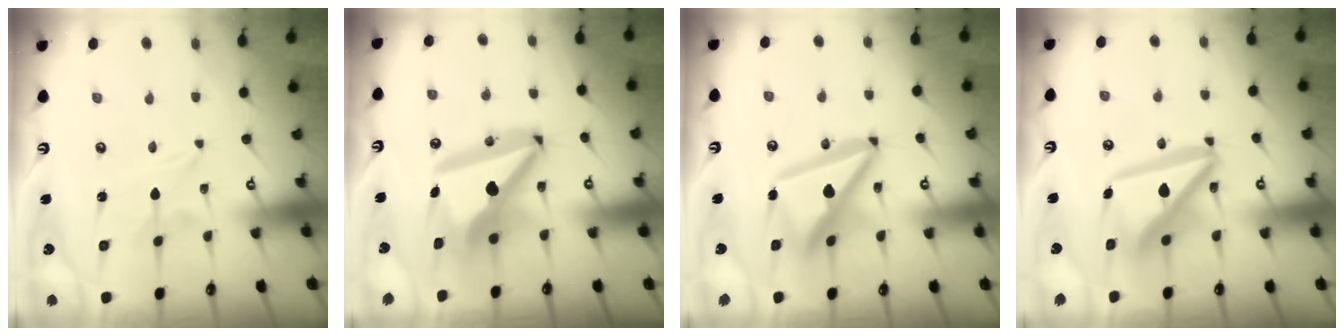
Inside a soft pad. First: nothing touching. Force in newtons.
{"total": 16.3, "press": 16.2, "slide": 1.9}
{"total": 15.8, "press": 15.6, "slide": 1.8}
{"total": 15.6, "press": 15.5, "slide": 2.1}